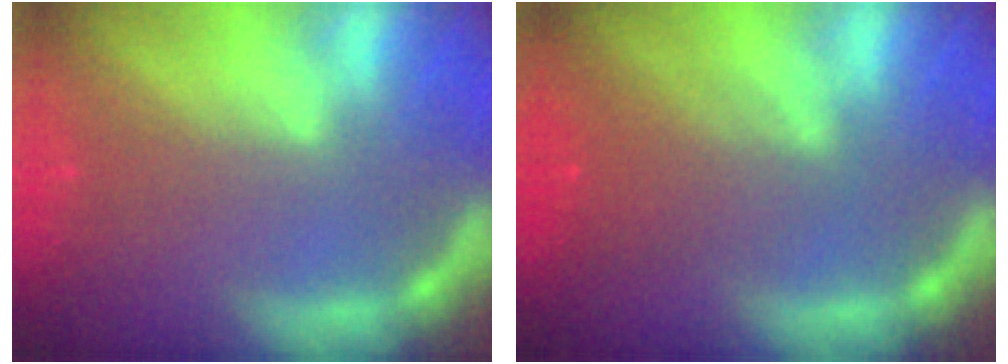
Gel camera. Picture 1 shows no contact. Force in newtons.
{"total": 4.0}